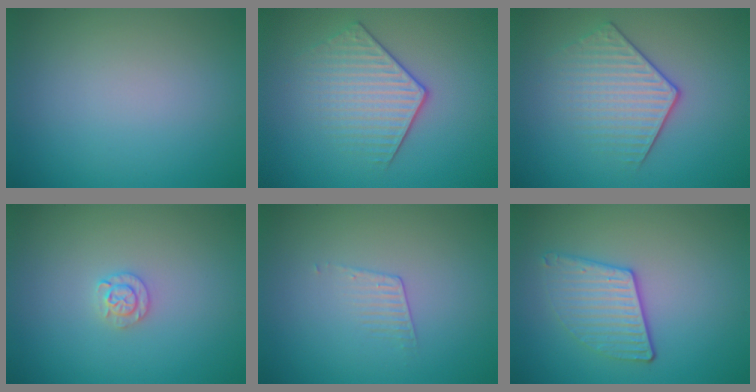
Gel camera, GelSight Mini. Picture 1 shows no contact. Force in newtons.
{"total": 3.5, "press": 3.1, "slide": 1.8}
{"total": 3.5, "press": 3.1, "slide": 1.8}
{"total": 1.5, "press": 1.5, "slide": 0.1}
{"total": 1.1, "press": 0.2, "slide": 1.1}
{"total": 3.3, "press": 2.9, "slide": 1.6}